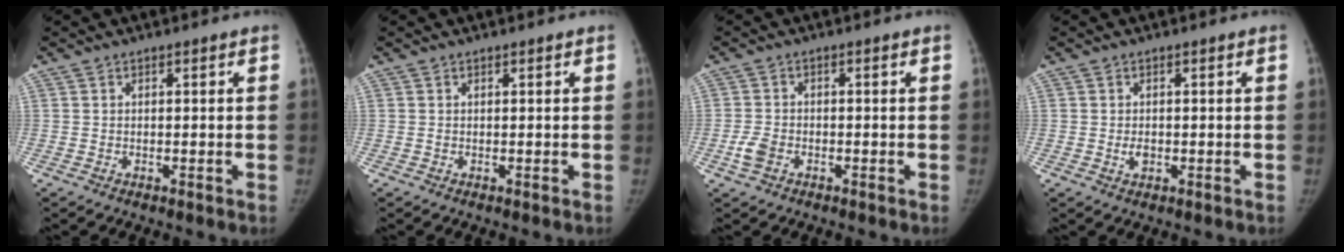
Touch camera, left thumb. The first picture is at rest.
{"total": 0.0}
{"total": 3.2, "force": [-1.4, 2.1, 1.9], "torque": [-0.043, 0.006, -0.027]}
{"total": 1.7, "force": [-0.2, 1.2, 1.2], "torque": [-0.016, 0.001, -0.003]}